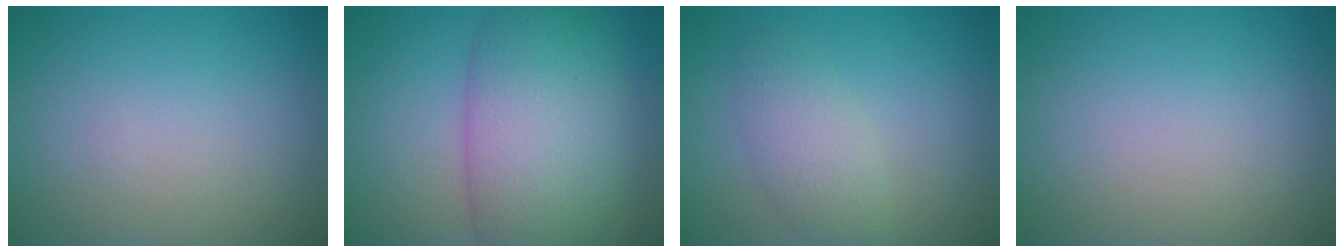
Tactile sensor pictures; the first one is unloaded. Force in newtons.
{"total": 10.6, "press": 10.6, "slide": 0.3}
{"total": 2.9, "press": 2.9, "slide": 0.2}
{"total": 0.0}